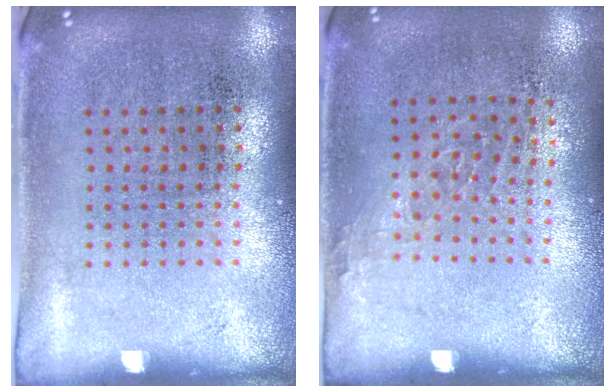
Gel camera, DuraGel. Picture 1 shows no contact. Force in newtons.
{"total": 1.0, "press": 0.7, "slide": 0.6}